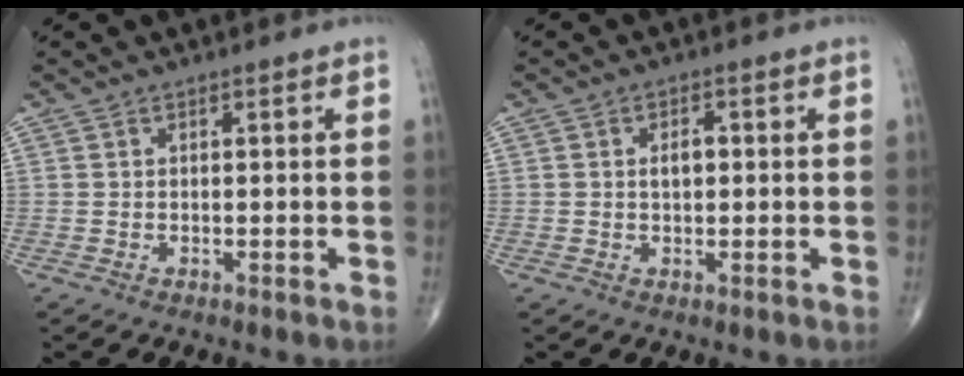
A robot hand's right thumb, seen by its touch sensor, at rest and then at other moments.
{"total": 2.6, "force": [0.2, 1.5, 2.1], "torque": [-0.033, 0.005, 0.003]}